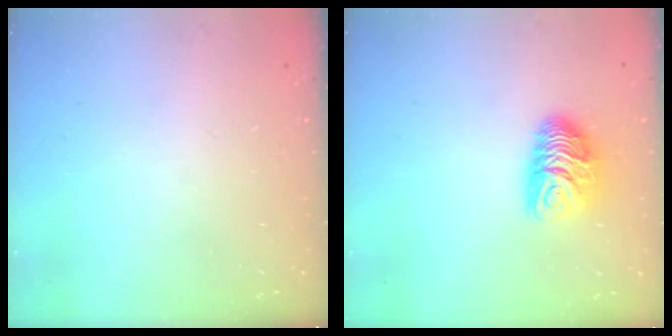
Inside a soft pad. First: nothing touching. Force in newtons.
{"total": 9.1, "press": 9.1, "slide": 0.2}